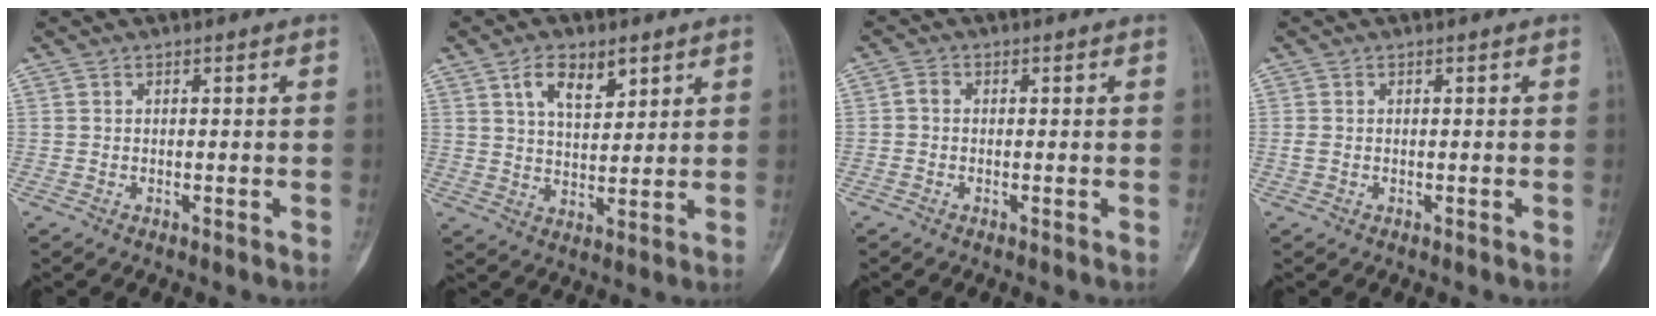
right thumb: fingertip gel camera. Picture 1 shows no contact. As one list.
[{"total": 7.9, "force": [4.3, 4.0, 5.3], "torque": [-0.072, -0.024, 0.076]}, {"total": 1.4, "force": [-0.3, 1.1, 0.9], "torque": [-0.013, 0.002, -0.011]}, {"total": 1.0, "force": [-0.2, 0.7, 0.7], "torque": [-0.022, -0.002, -0.004]}]